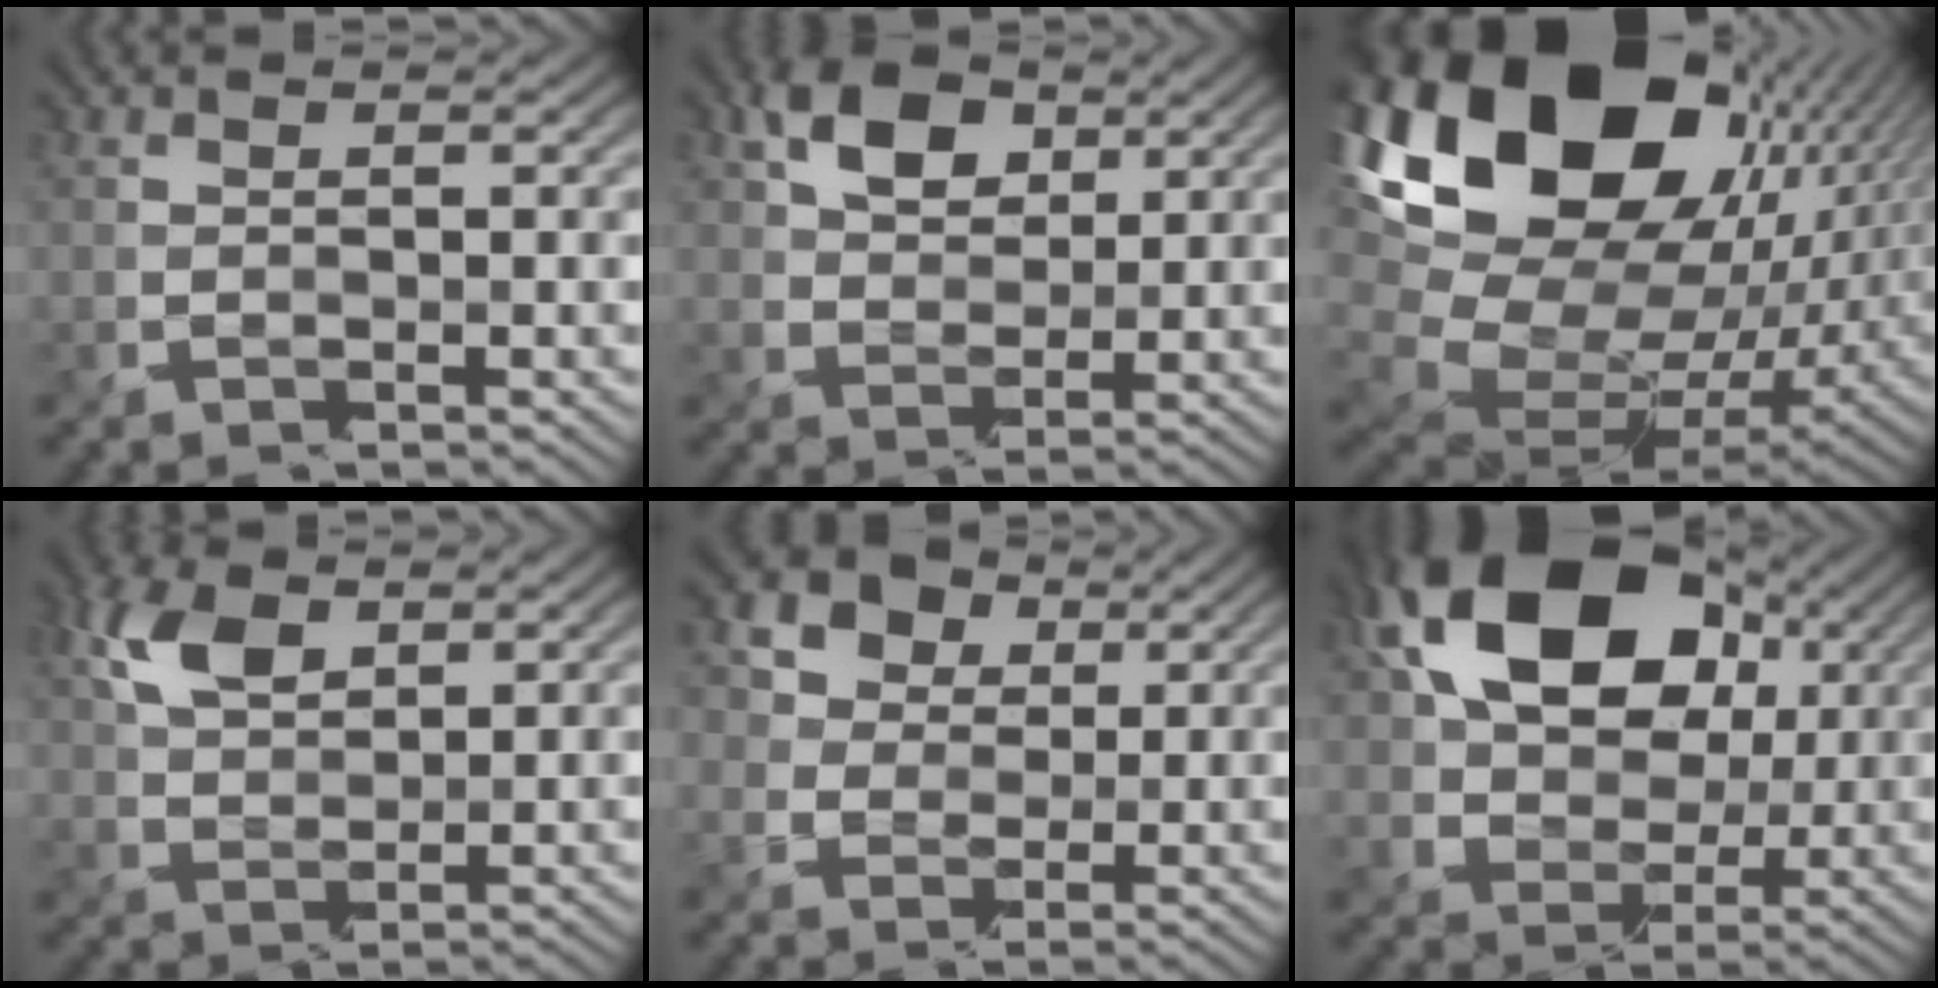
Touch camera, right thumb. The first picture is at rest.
{"total": 5.8, "force": [2.5, 3.7, 3.7], "torque": [-0.081, 0.004, 0.037]}
{"total": 20.8, "force": [6.5, 13.4, 14.5], "torque": [-0.320, -0.007, 0.158]}
{"total": 5.7, "force": [2.5, 3.0, 4.1], "torque": [-0.103, 0.008, 0.050]}
{"total": 14.8, "force": [6.4, 11.7, 6.3], "torque": [-0.204, 0.040, 0.122]}
{"total": 16.5, "force": [4.9, 11.4, 10.9], "torque": [-0.201, 0.028, 0.086]}